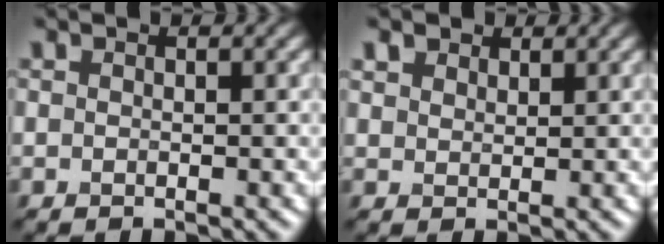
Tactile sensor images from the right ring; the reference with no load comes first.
{"total": 2.3, "force": [1.8, 1.3, 0.6], "torque": [-0.022, -0.004, 0.035]}